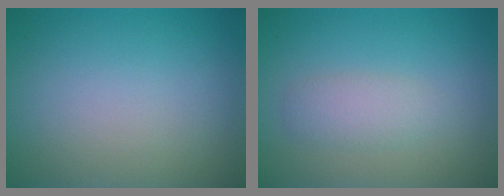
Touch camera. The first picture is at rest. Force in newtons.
{"total": 2.1, "press": 2.1, "slide": 0.0}